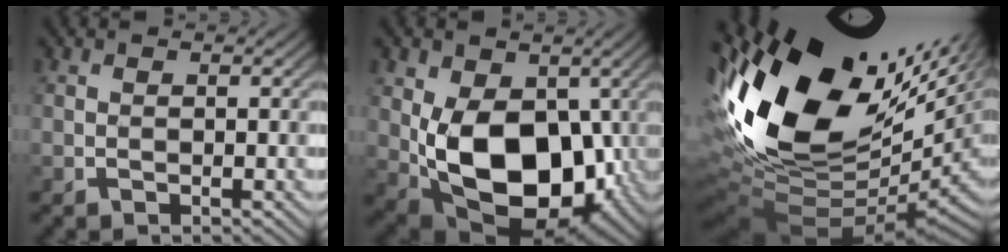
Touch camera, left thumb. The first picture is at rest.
{"total": 14.8, "force": [-1.4, 9.8, 11.0], "torque": [-0.200, -0.029, -0.022]}
{"total": 18.1, "force": [2.8, 8.8, 15.6], "torque": [-0.285, -0.039, 0.069]}